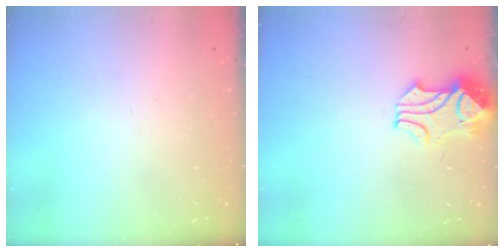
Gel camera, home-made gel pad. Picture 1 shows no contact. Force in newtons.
{"total": 2.4, "press": 2.2, "slide": 1.0}